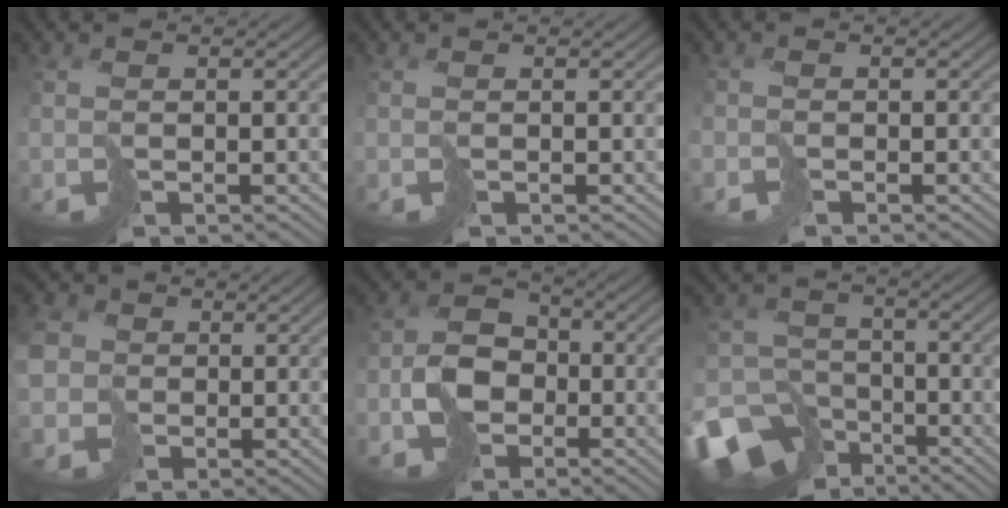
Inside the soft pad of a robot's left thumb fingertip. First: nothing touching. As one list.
[{"total": 0.0}, {"total": 1.0, "force": [-0.9, 0.5, 0.2], "torque": [-0.007, -0.003, -0.021]}, {"total": 6.2, "force": [-0.1, 5.8, 2.3], "torque": [-0.087, -0.006, -0.005]}, {"total": 7.0, "force": [-2.8, 5.5, 3.2], "torque": [-0.071, -0.012, -0.059]}, {"total": 13.2, "force": [-8.8, 8.9, 4.4], "torque": [-0.120, -0.050, -0.133]}]